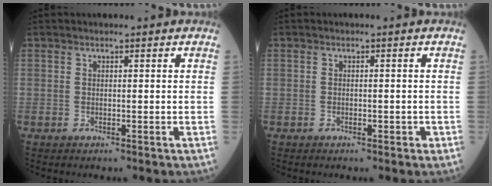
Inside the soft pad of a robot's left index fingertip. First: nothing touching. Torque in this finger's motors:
{"motor_torque": [-0.07, 0.11, 0.00, -0.01]}